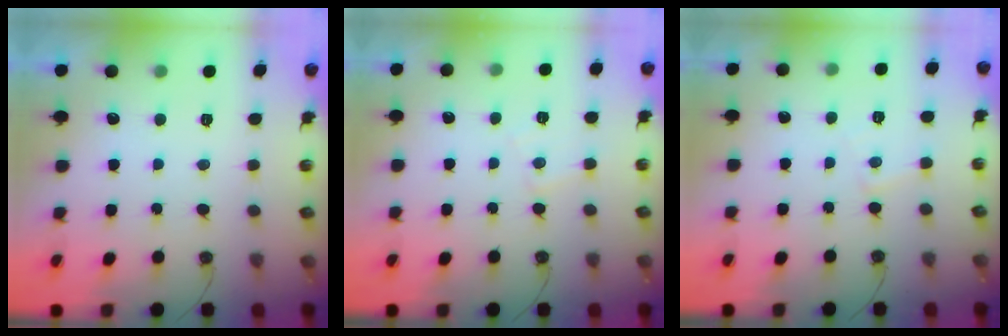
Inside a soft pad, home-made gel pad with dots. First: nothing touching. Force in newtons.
{"total": 4.7, "press": 4.7, "slide": 0.7}
{"total": 5.2, "press": 5.2, "slide": 0.4}